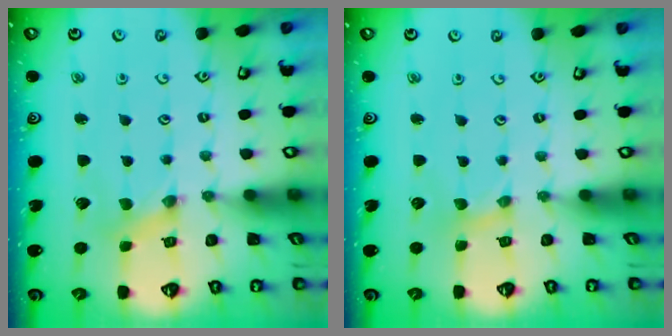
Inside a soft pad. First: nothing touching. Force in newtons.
{"total": 0.0}